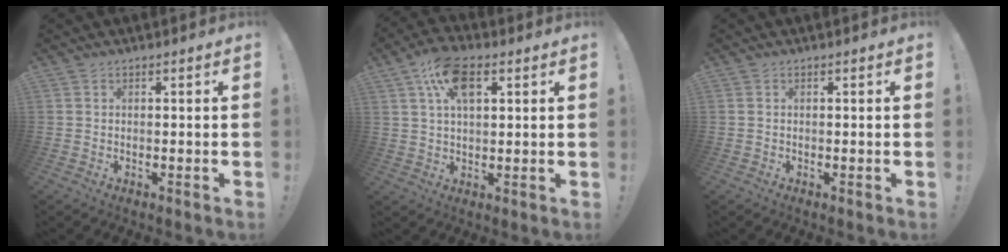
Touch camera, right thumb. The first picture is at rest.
{"total": 10.8, "force": [4.4, 5.7, 8.1], "torque": [-0.135, 0.000, 0.080]}
{"total": 0.0}